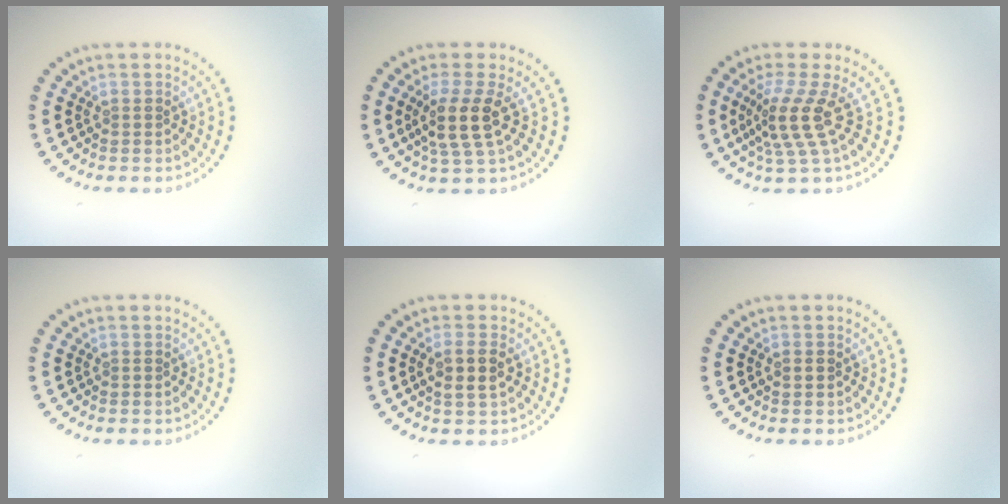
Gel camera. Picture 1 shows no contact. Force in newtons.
{"total": 3.6, "press": 2.9, "slide": 2.2}
{"total": 3.9, "press": 2.8, "slide": 2.8}
{"total": 0.0}
{"total": 2.3, "press": 2.2, "slide": 0.7}
{"total": 0.9, "press": 0.9, "slide": 0.1}